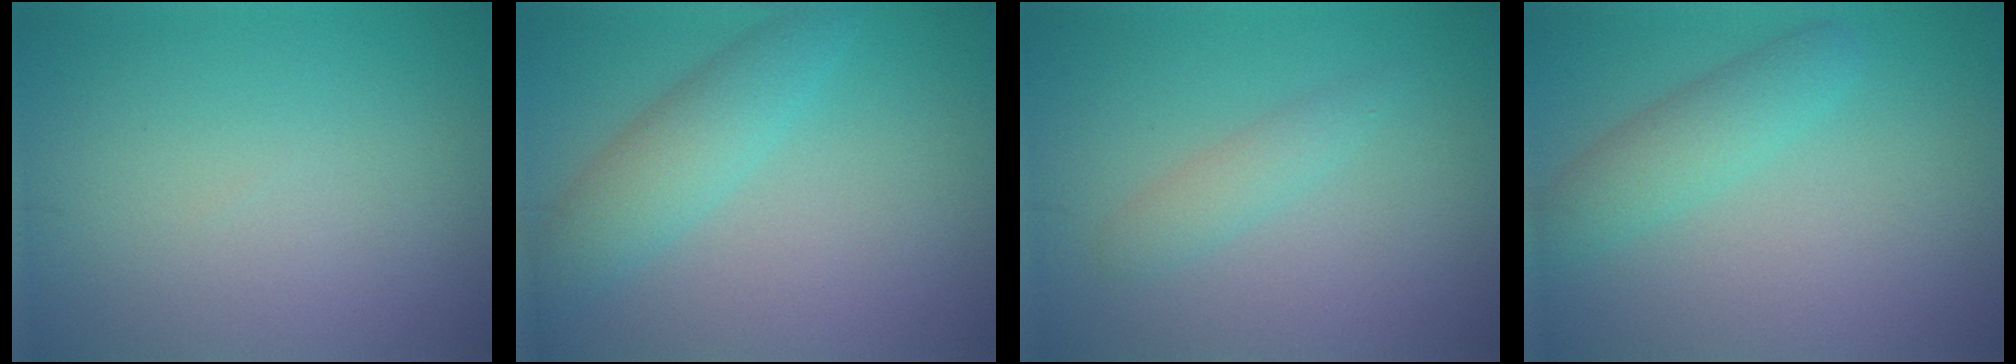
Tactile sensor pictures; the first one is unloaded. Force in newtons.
{"total": 3.8, "press": 3.8, "slide": 0.1}
{"total": 1.7, "press": 1.7, "slide": 0.1}
{"total": 3.1, "press": 3.1, "slide": 0.1}